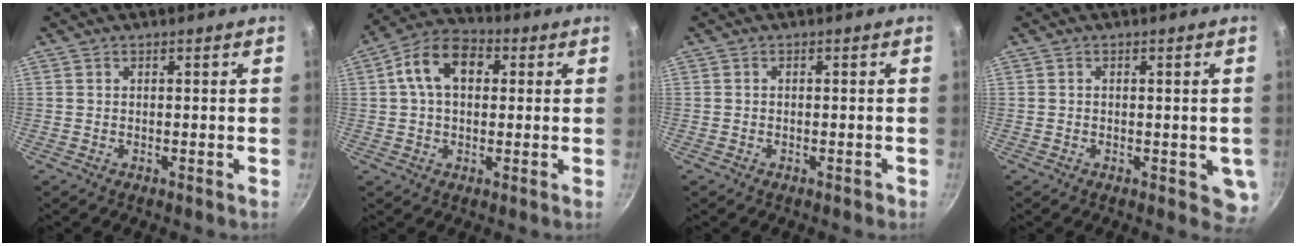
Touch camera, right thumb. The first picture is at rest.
{"total": 11.0, "force": [2.3, 7.3, 7.9], "torque": [-0.112, 0.023, 0.021]}
{"total": 0.8, "force": [-0.5, 0.4, 0.4], "torque": [-0.005, 0.006, -0.005]}
{"total": 4.2, "force": [-0.7, 2.5, 3.3], "torque": [-0.028, -0.006, -0.009]}